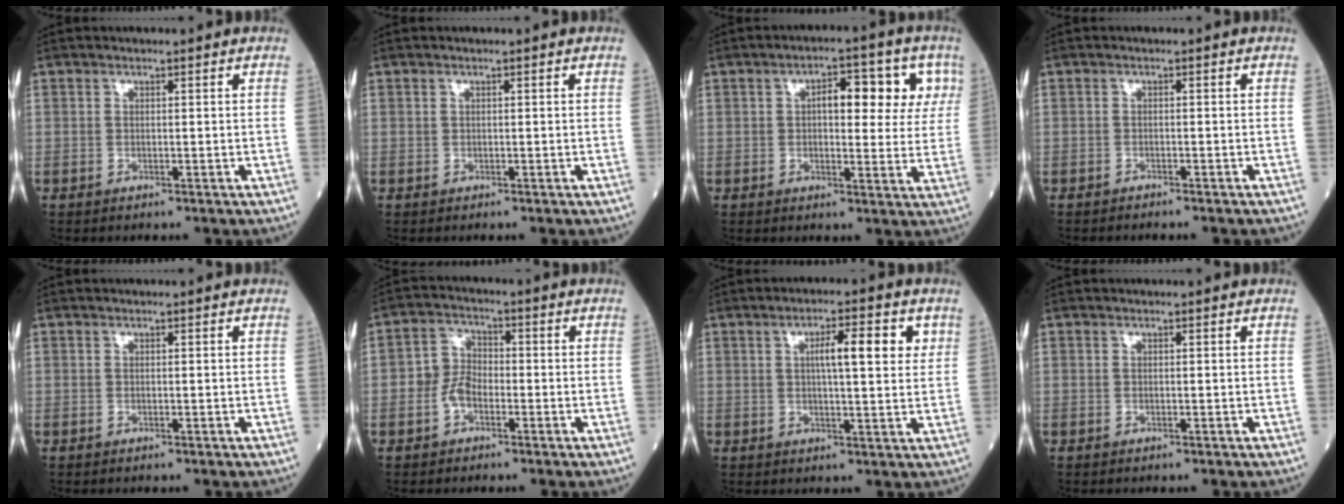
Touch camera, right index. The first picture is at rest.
{"total": 0.0}
{"total": 9.2, "force": [2.9, 4.0, 7.7], "torque": [-0.091, 0.025, 0.033]}
{"total": 3.5, "force": [-3.2, 0.6, 1.4], "torque": [-0.021, -0.003, -0.036]}
{"total": 0.0}
{"total": 4.2, "force": [-1.7, 3.1, 2.3], "torque": [-0.042, 0.013, -0.036]}
{"total": 7.0, "force": [2.4, 1.4, 6.4], "torque": [-0.098, 0.011, 0.032]}
{"total": 0.0}